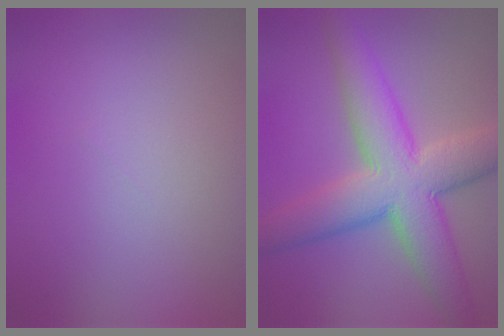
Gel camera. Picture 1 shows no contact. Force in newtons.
{"total": 9.6, "press": 9.6, "slide": 0.2}